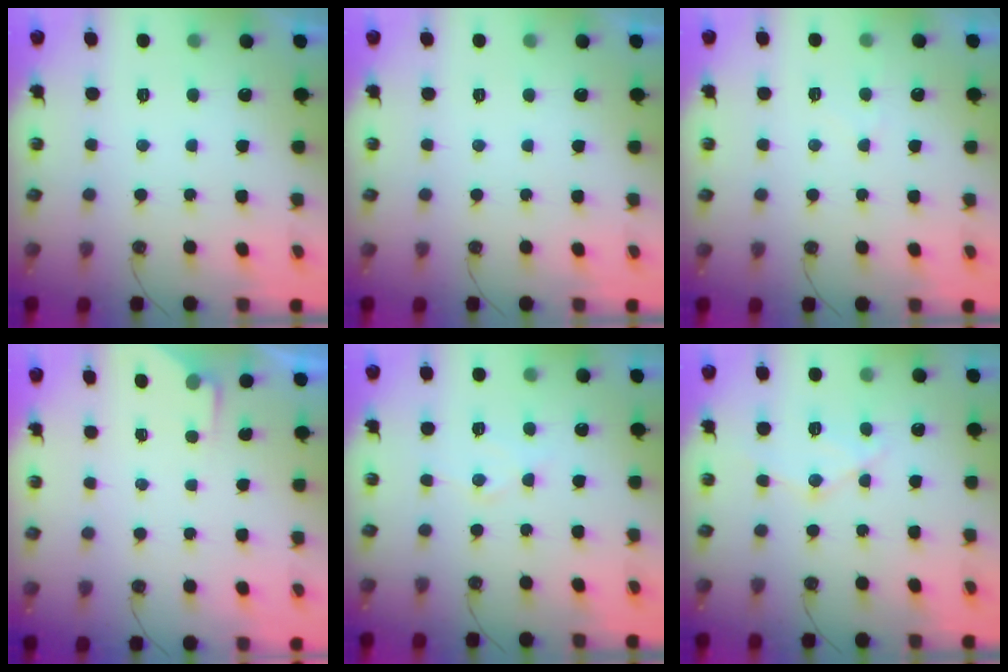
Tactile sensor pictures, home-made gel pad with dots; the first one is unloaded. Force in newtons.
{"total": 0.0}
{"total": 3.8, "press": 3.8, "slide": 0.5}
{"total": 2.8, "press": 2.8, "slide": 0.4}
{"total": 7.1, "press": 7.1, "slide": 0.4}
{"total": 12.2, "press": 12.1, "slide": 1.1}